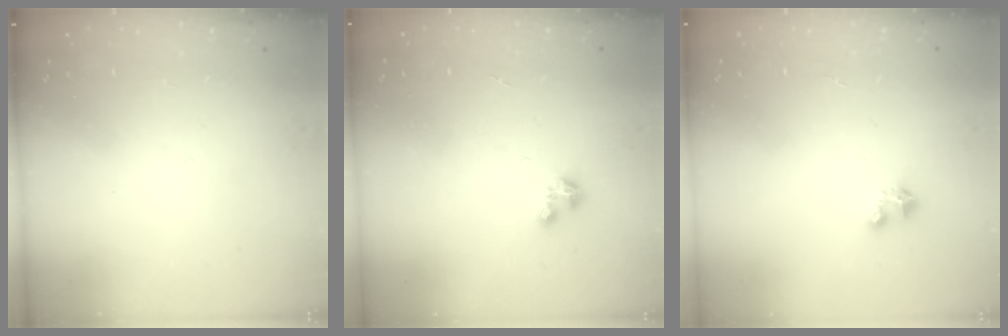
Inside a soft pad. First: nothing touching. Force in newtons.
{"total": 1.7, "press": 1.6, "slide": 0.3}
{"total": 2.6, "press": 2.6, "slide": 0.1}